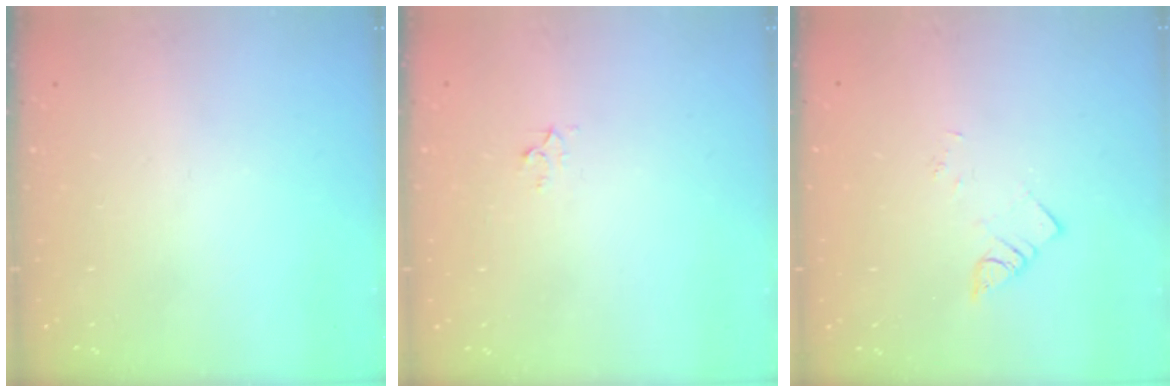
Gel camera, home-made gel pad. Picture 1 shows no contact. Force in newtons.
{"total": 2.3, "press": 2.3, "slide": 0.2}
{"total": 2.2, "press": 2.2, "slide": 0.2}